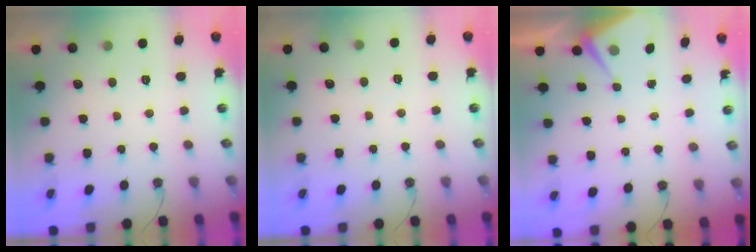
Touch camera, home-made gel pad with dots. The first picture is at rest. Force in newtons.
{"total": 3.2, "press": 3.2, "slide": 0.6}
{"total": 4.6, "press": 4.5, "slide": 0.6}